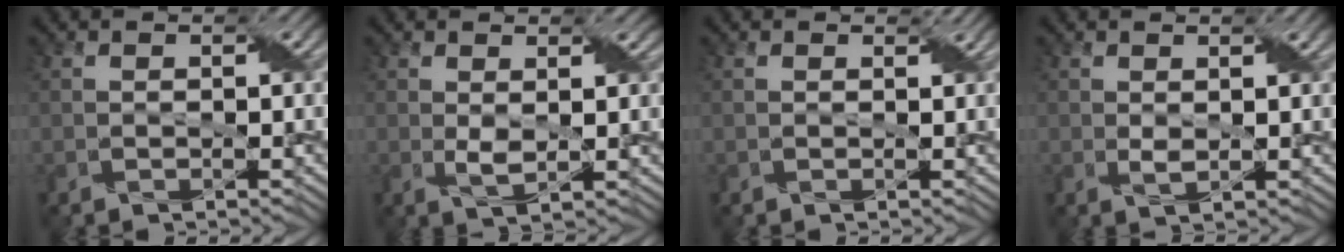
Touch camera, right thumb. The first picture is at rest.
{"total": 2.3, "force": [0.8, 1.0, 1.9], "torque": [-0.045, -0.004, 0.017]}
{"total": 0.5, "force": [0.5, 0.2, 0.2], "torque": [-0.003, -0.001, 0.009]}
{"total": 1.7, "force": [0.7, 0.4, 1.5], "torque": [-0.033, 0.000, 0.016]}